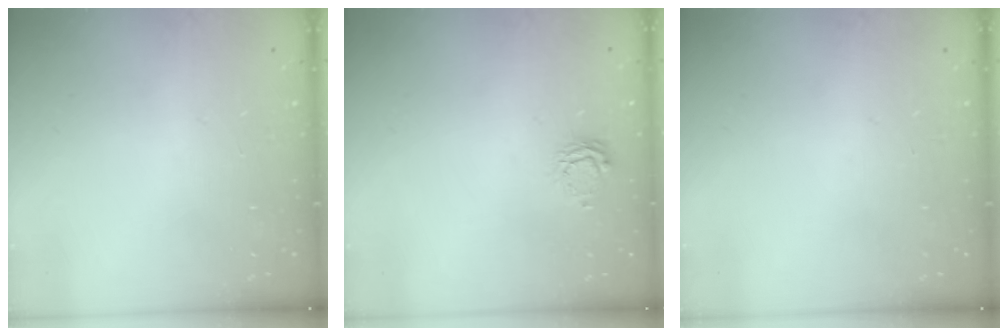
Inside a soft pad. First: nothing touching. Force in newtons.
{"total": 6.0, "press": 6.0, "slide": 0.4}
{"total": 0.0}